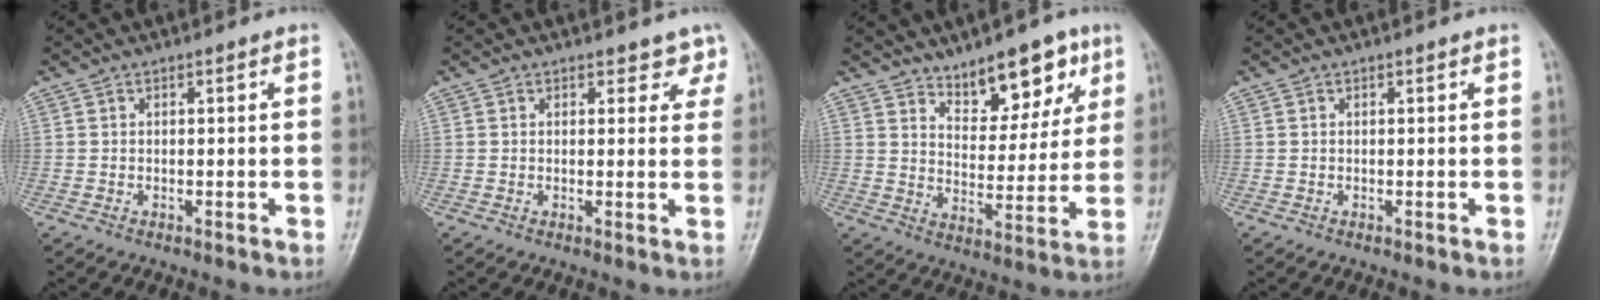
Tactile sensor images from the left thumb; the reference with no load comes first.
{"total": 2.8, "force": [2.2, 1.7, 0.7], "torque": [0.021, -0.011, 0.017]}
{"total": 11.3, "force": [7.3, 5.5, 6.6], "torque": [-0.056, -0.049, 0.117]}
{"total": 0.0}